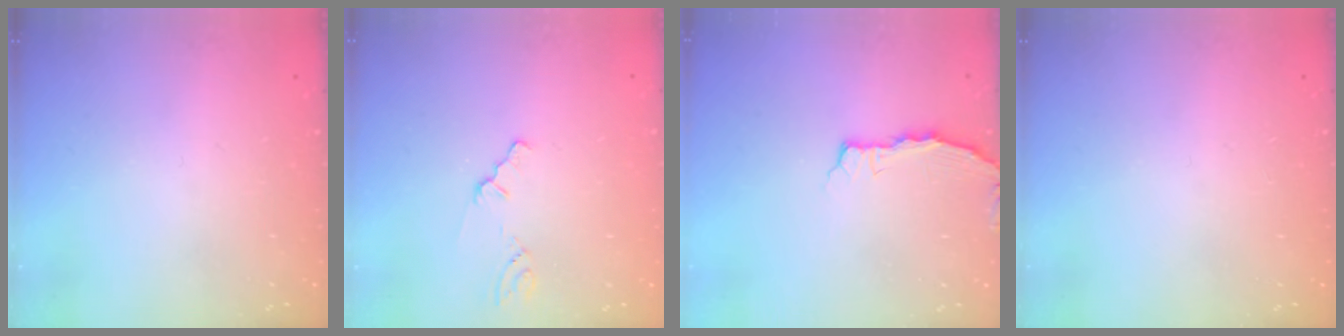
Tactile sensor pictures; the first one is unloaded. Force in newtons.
{"total": 0.9, "press": 0.8, "slide": 0.2}
{"total": 2.9, "press": 2.9, "slide": 0.3}
{"total": 0.0}